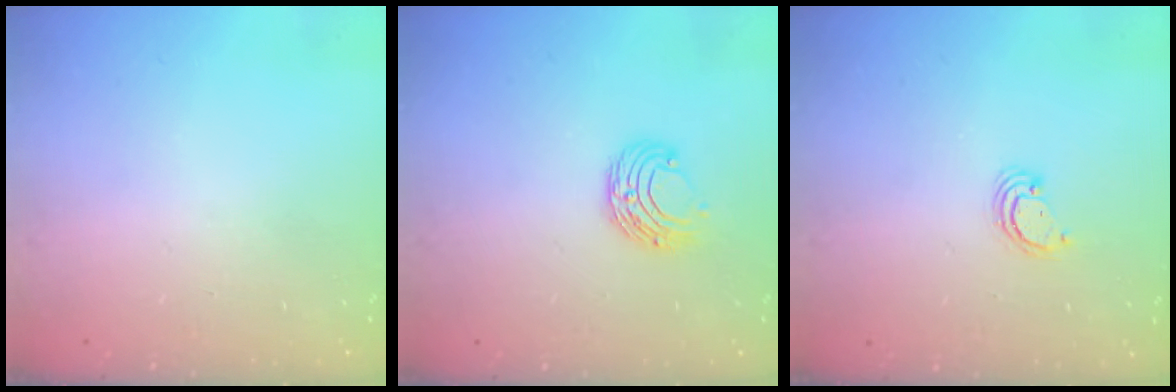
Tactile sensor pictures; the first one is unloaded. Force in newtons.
{"total": 7.5, "press": 7.5, "slide": 0.7}
{"total": 3.1, "press": 3.1, "slide": 0.2}